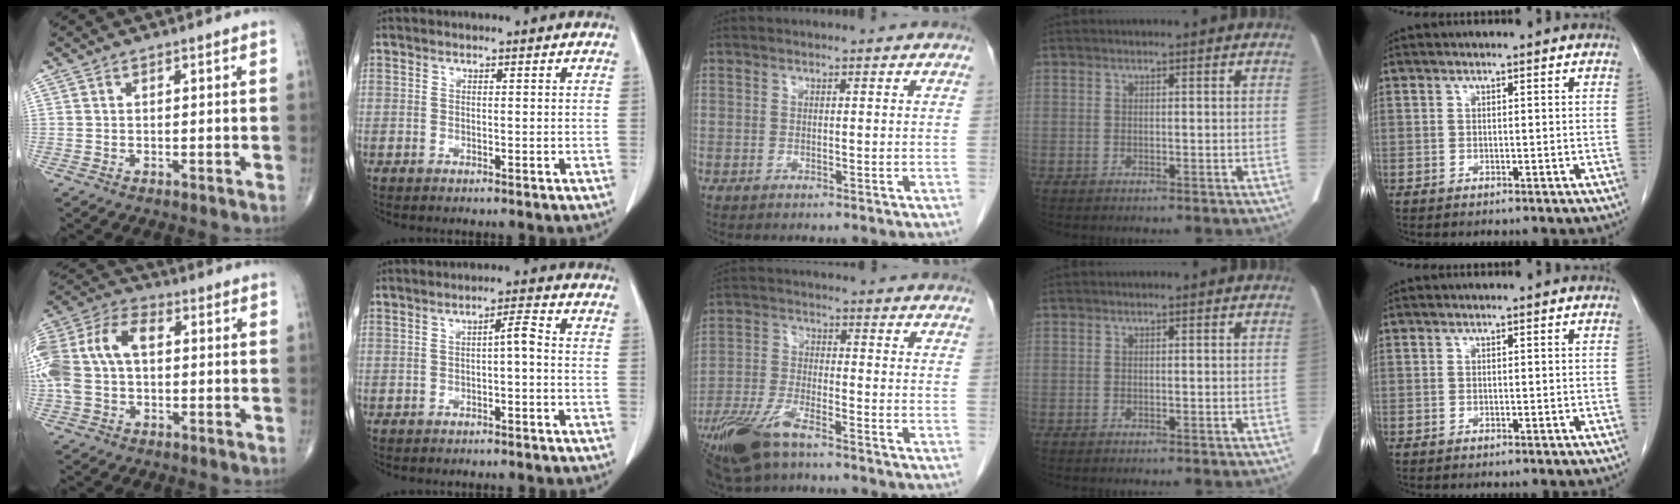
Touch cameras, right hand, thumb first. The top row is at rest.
{"thumb": {"total": 15.9, "force": [1.1, 10.1, 12.2], "torque": [-0.280, 0.043, 0.015]}, "index": {"total": 2.6, "force": [-0.5, 0.3, 2.5], "torque": [-0.037, 0.007, -0.009]}, "middle": {"total": 11.1, "force": [-7.9, 3.2, 7.1], "torque": [-0.148, -0.020, -0.151]}}